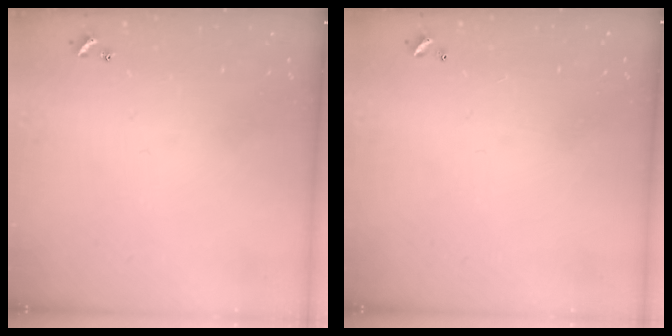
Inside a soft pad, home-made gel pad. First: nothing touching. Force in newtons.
{"total": 2.9, "press": 2.9, "slide": 0.1}